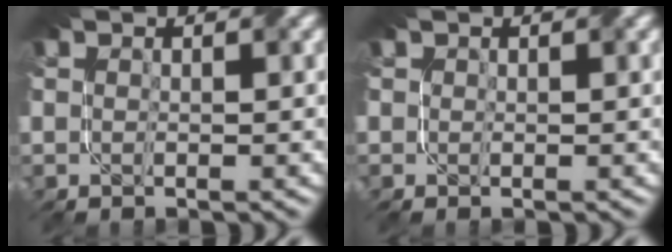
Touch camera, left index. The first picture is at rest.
{"total": 0.0}